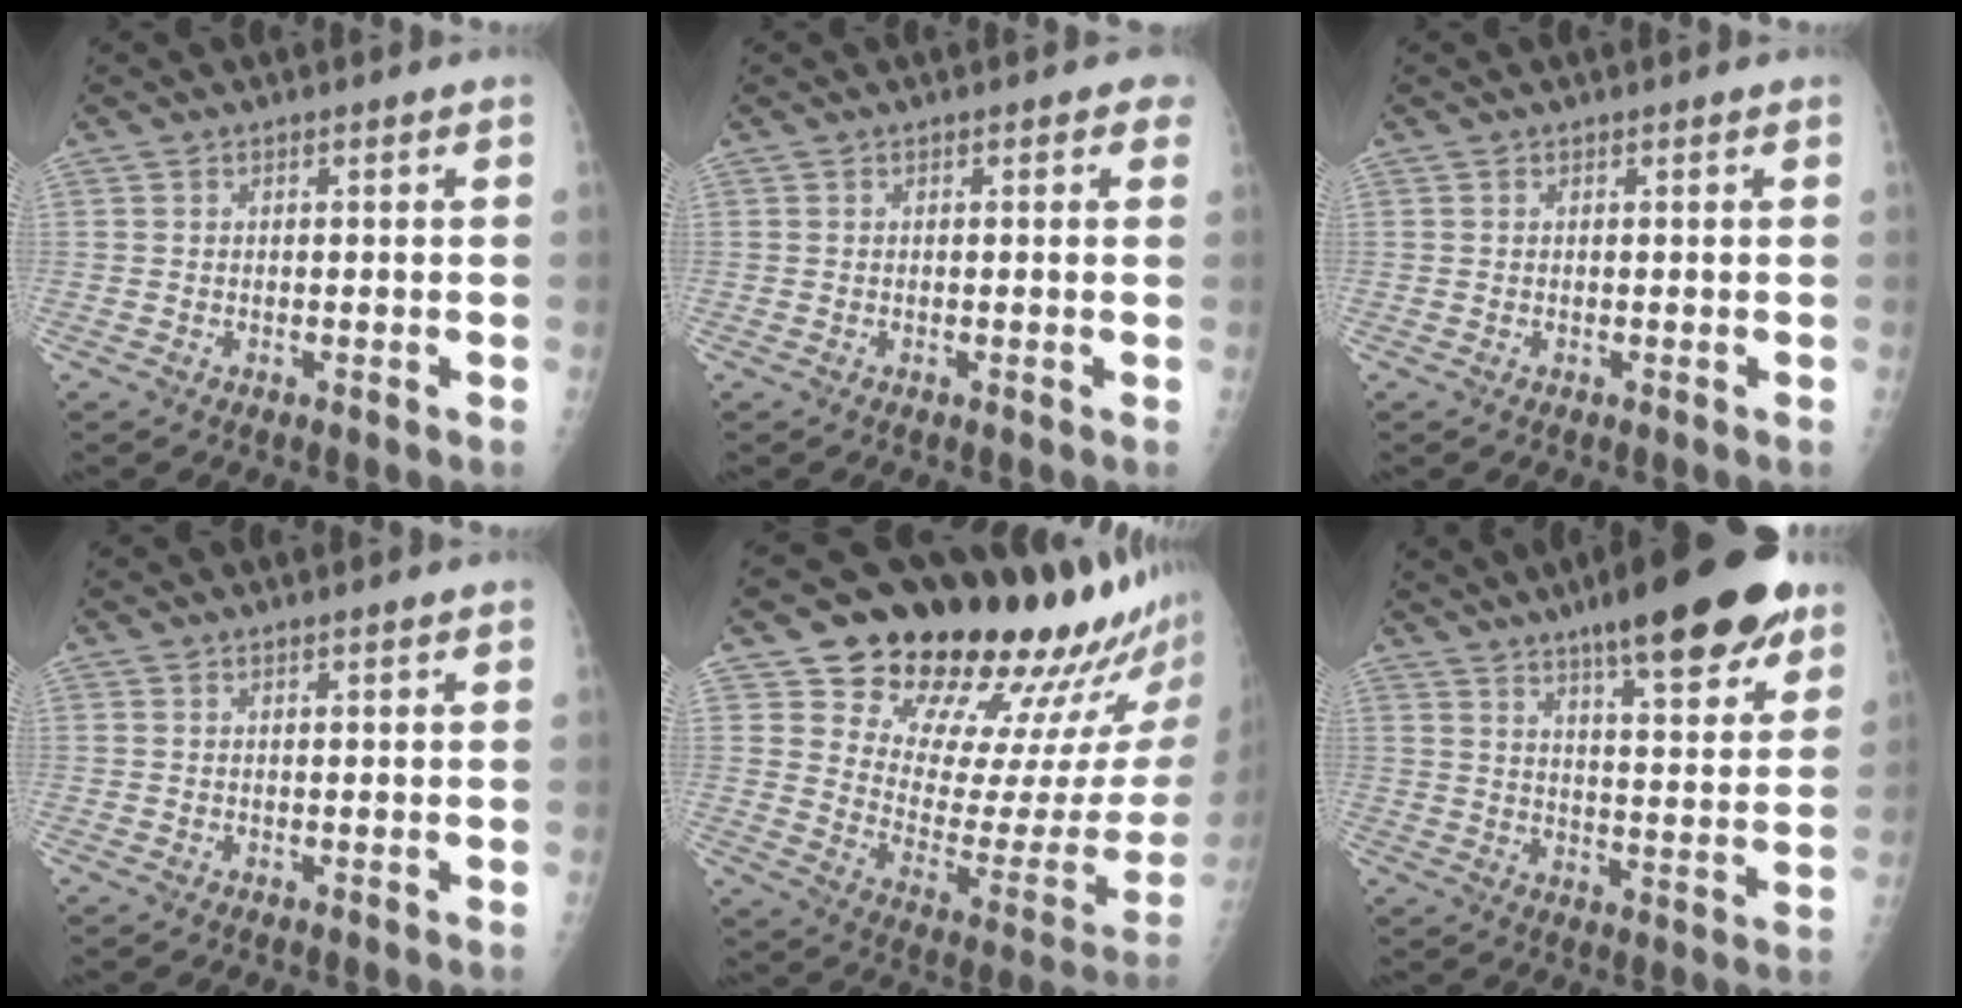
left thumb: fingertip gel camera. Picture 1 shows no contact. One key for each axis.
{"total": 1.2, "fx": 0.6, "fy": 0.8, "fz": 0.8, "tx": 0.007, "ty": 0.002, "tz": -0.001}
{"total": 0.0}
{"total": 0.9, "fx": 0.8, "fy": 0.0, "fz": 0.5, "tx": -0.006, "ty": 0.000, "tz": 0.013}
{"total": 26.7, "fx": 21.6, "fy": 7.5, "fz": 13.9, "tx": -0.161, "ty": -0.156, "tz": 0.303}
{"total": 21.0, "fx": 13.8, "fy": 5.0, "fz": 15.0, "tx": -0.187, "ty": -0.050, "tz": 0.200}